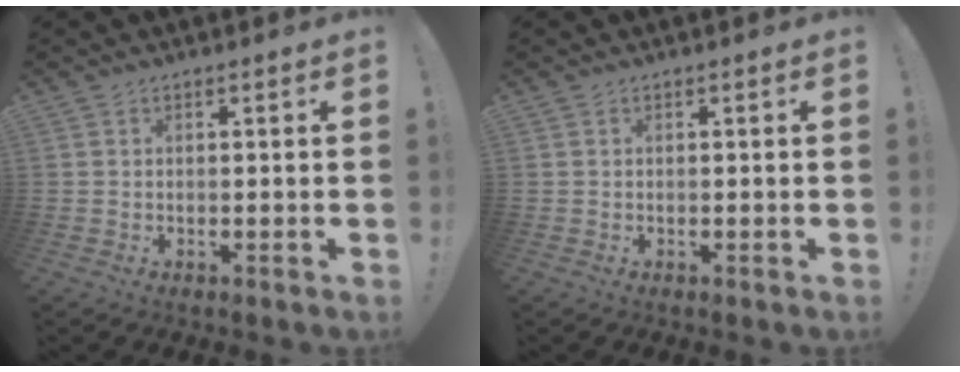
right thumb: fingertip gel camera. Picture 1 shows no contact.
{"total": 0.0}